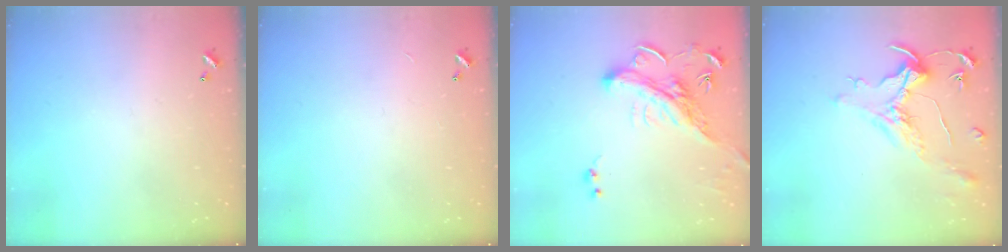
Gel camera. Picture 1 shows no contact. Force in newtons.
{"total": 0.9, "press": 0.9, "slide": 0.2}
{"total": 3.1, "press": 2.9, "slide": 1.2}
{"total": 1.5, "press": 1.3, "slide": 0.7}